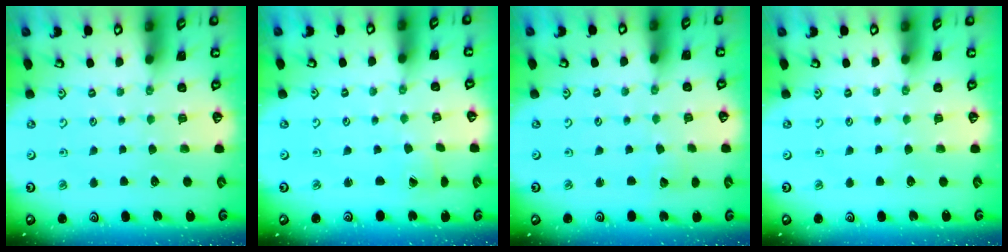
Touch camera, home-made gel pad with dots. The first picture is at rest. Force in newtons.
{"total": 1.5, "press": 1.5, "slide": 0.0}
{"total": 2.5, "press": 2.5, "slide": 0.4}
{"total": 0.0}